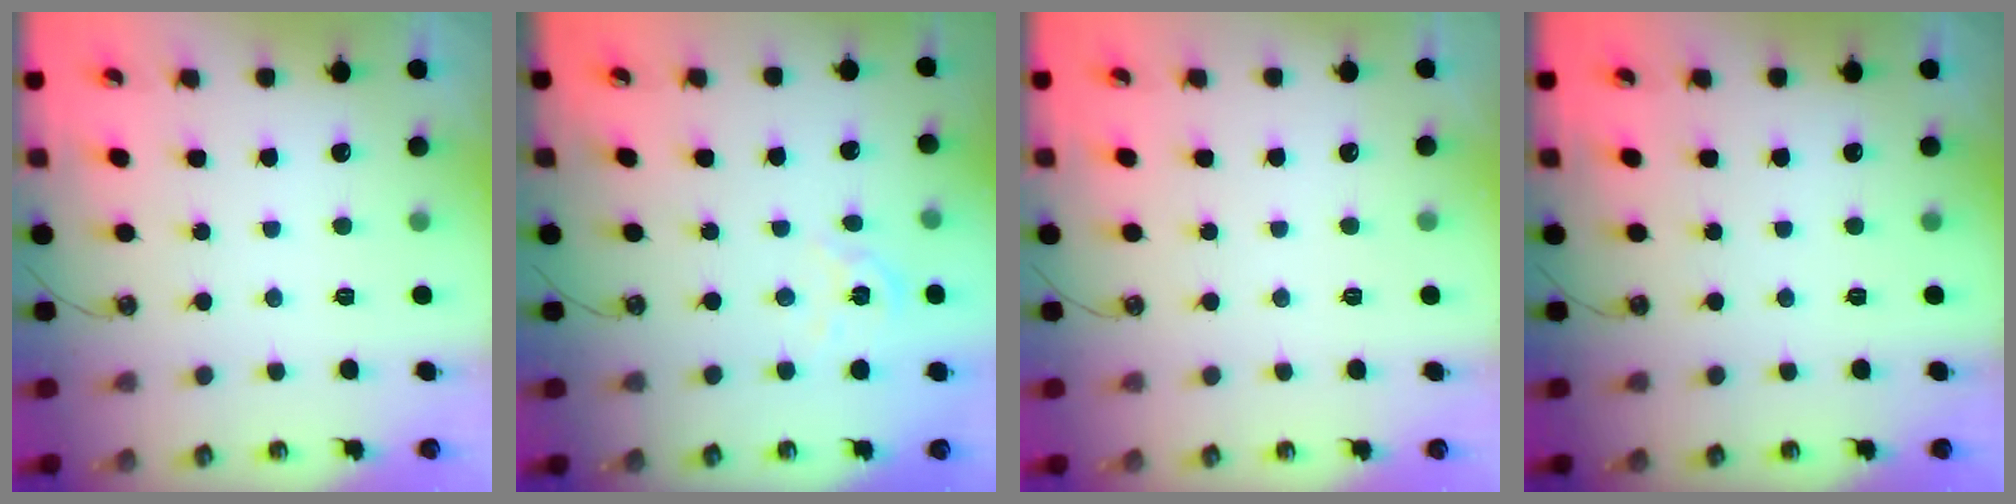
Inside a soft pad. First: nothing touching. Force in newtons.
{"total": 3.3, "press": 3.3, "slide": 0.2}
{"total": 0.0}
{"total": 0.0}